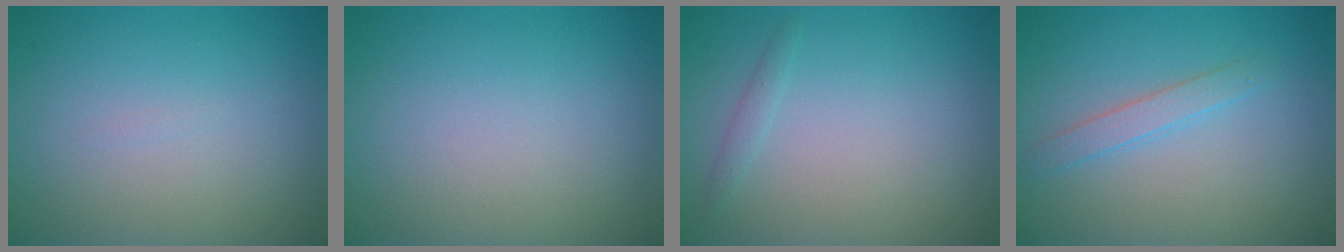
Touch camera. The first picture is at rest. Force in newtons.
{"total": 0.0}
{"total": 0.8, "press": 0.8, "slide": 0.1}
{"total": 1.6, "press": 1.6, "slide": 0.2}